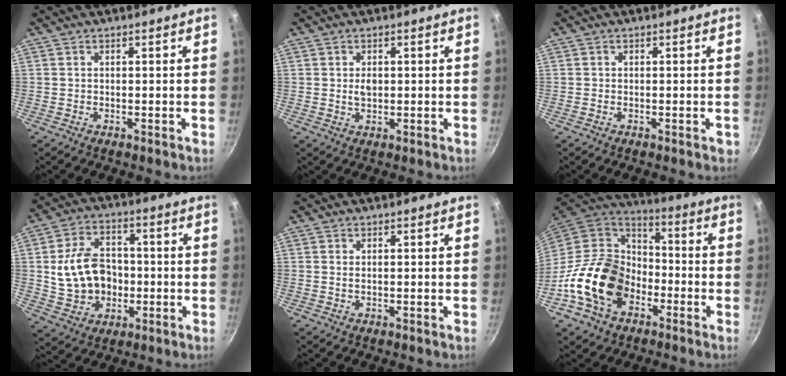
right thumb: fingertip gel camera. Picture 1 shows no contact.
{"total": 2.2, "force": [0.2, 1.4, 1.6], "torque": [-0.018, 0.000, 0.006]}
{"total": 0.8, "force": [-0.4, 0.4, 0.6], "torque": [-0.005, 0.003, -0.006]}
{"total": 13.9, "force": [-0.5, 10.7, 9.0], "torque": [-0.142, 0.020, 0.004]}
{"total": 0.8, "force": [0.2, 0.5, 0.6], "torque": [-0.012, 0.000, 0.003]}
{"total": 20.3, "force": [-7.2, 14.8, 11.9], "torque": [-0.193, 0.053, -0.143]}